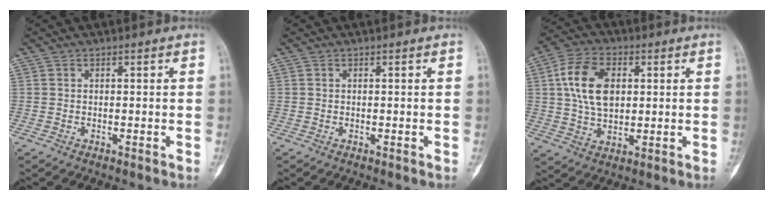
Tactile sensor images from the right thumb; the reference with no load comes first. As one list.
[{"total": 0.0}, {"total": 11.8, "force": [2.4, 7.5, 8.8], "torque": [-0.153, 0.003, 0.042]}]